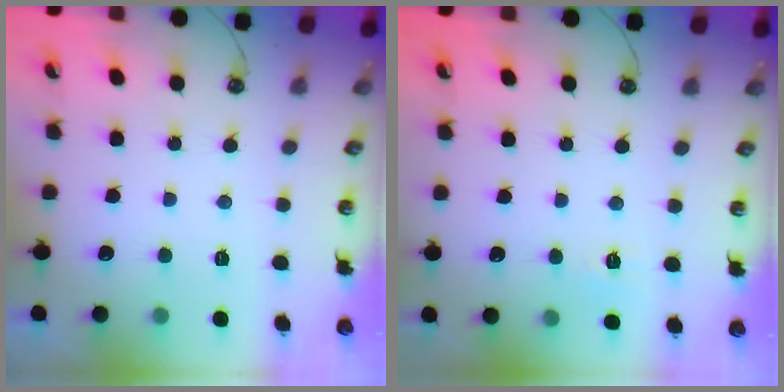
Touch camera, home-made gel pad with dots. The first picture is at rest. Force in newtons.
{"total": 4.8, "press": 4.8, "slide": 0.6}